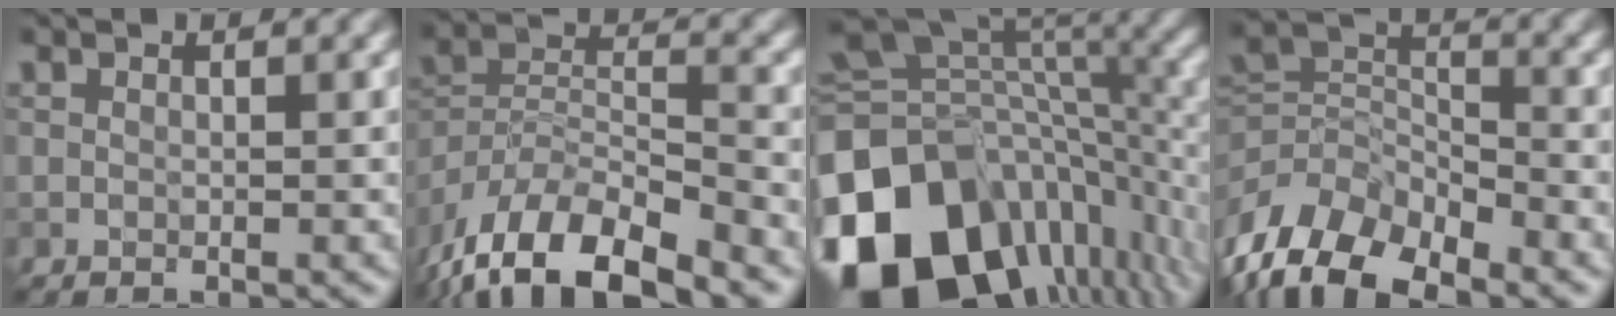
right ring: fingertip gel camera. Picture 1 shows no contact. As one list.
[{"total": 12.3, "force": [-9.1, 4.1, 7.1], "torque": [-0.140, 0.001, -0.157]}, {"total": 18.2, "force": [-7.0, 11.8, 12.0], "torque": [-0.265, -0.020, -0.112]}, {"total": 9.4, "force": [-6.0, 4.9, 5.3], "torque": [-0.098, -0.010, -0.118]}]